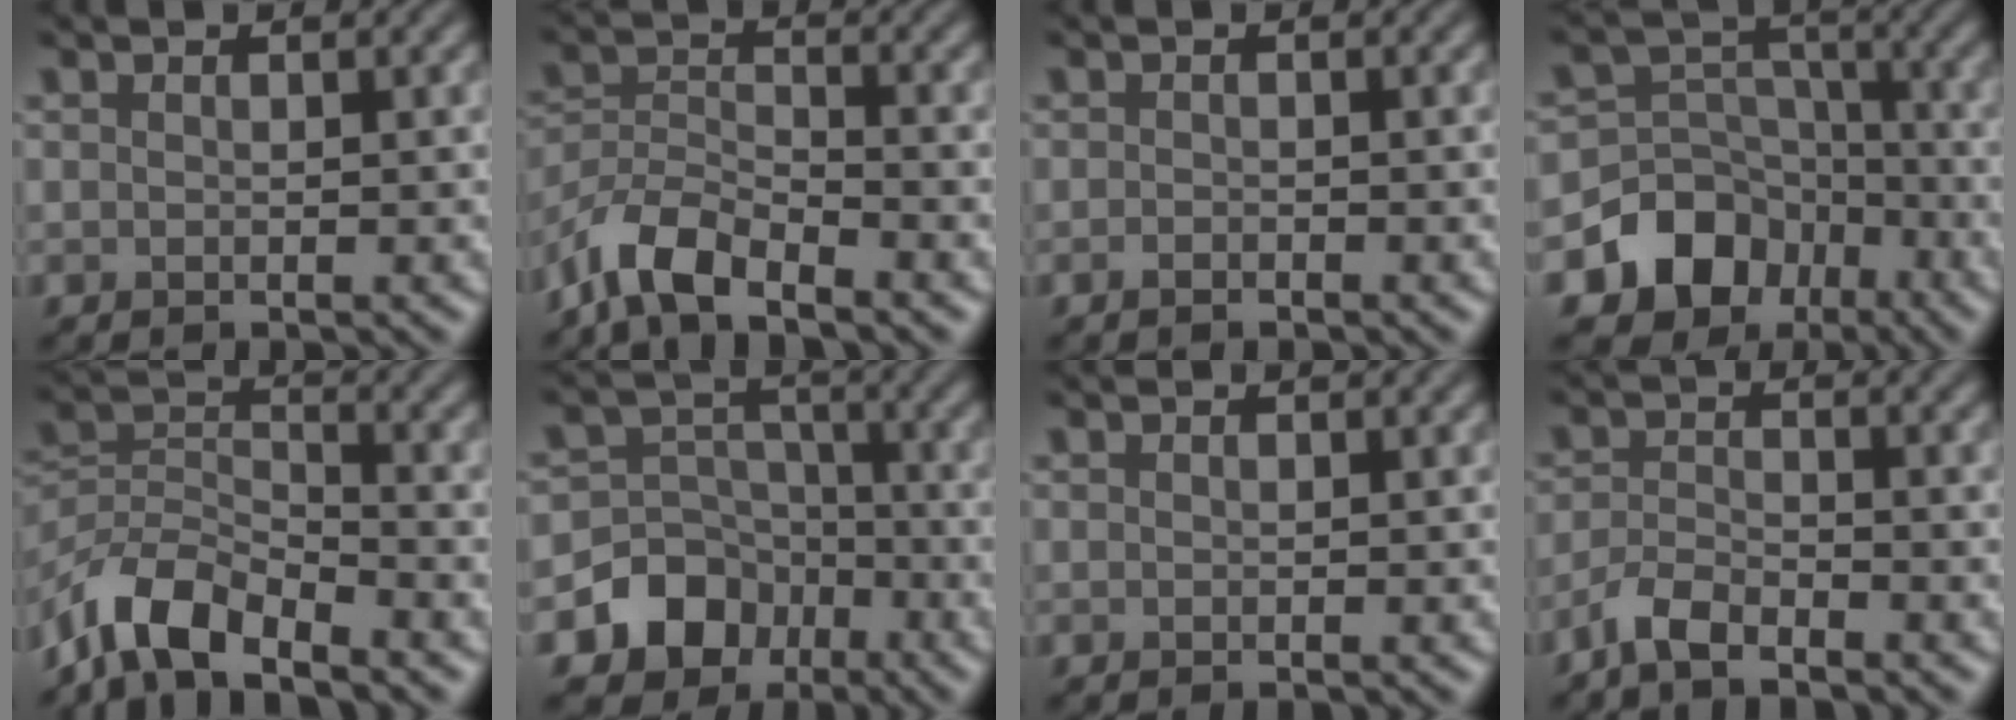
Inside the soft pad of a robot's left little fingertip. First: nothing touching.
{"total": 5.4, "force": [-4.3, 1.7, 2.7], "torque": [-0.050, -0.001, -0.094]}
{"total": 0.7, "force": [-0.5, 0.2, 0.4], "torque": [-0.007, 0.000, -0.010]}
{"total": 10.0, "force": [-5.9, 7.8, 2.3], "torque": [-0.036, 0.002, -0.117]}
{"total": 6.4, "force": [-5.0, 2.3, 3.1], "torque": [-0.054, 0.001, -0.108]}
{"total": 9.0, "force": [-4.9, 7.3, 1.8], "torque": [-0.017, -0.006, -0.109]}
{"total": 0.0}
{"total": 2.7, "force": [-2.2, 0.6, 1.3], "torque": [-0.030, 0.001, -0.052]}